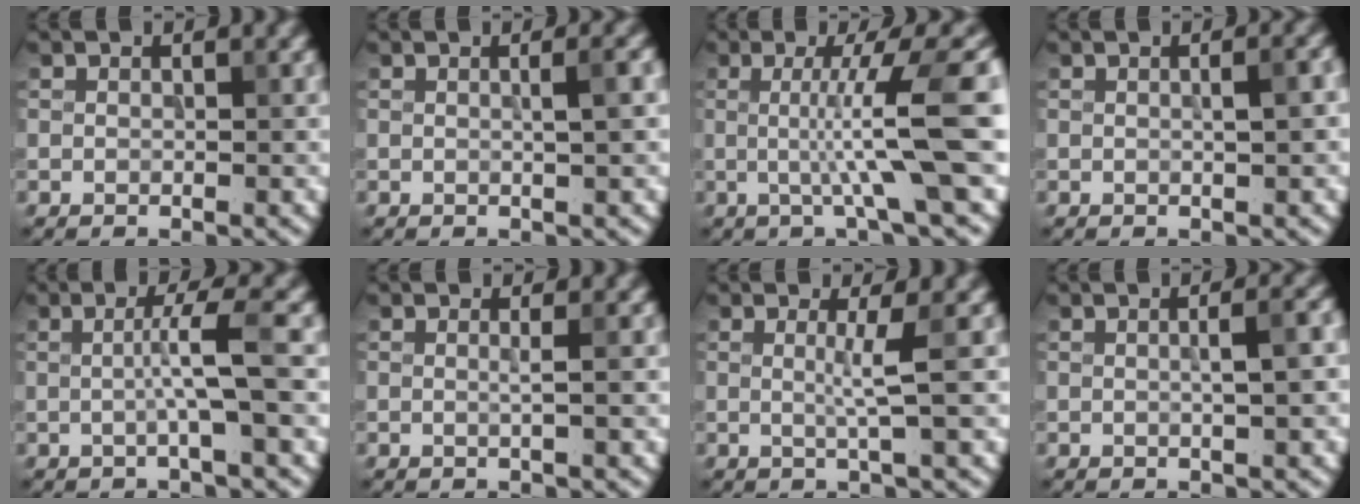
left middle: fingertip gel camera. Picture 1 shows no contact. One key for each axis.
{"total": 2.2, "fx": 0.3, "fy": 0.6, "fz": 2.1, "tx": -0.023, "ty": 0.010, "tz": -0.001}
{"total": 7.7, "fx": 0.0, "fy": 1.0, "fz": 7.6, "tx": -0.120, "ty": 0.002, "tz": 0.002}
{"total": 2.2, "fx": 0.2, "fy": 0.6, "fz": 2.1, "tx": -0.023, "ty": 0.009, "tz": 0.003}
{"total": 3.5, "fx": 0.0, "fy": 0.3, "fz": 3.4, "tx": -0.061, "ty": 0.000, "tz": -0.007}
{"total": 1.0, "fx": 0.0, "fy": 0.3, "fz": 1.0, "tx": -0.010, "ty": 0.000, "tz": -0.006}
{"total": 2.3, "fx": 0.2, "fy": 0.3, "fz": 2.3, "tx": -0.044, "ty": -0.002, "tz": -0.003}
{"total": 2.9, "fx": 0.2, "fy": 0.9, "fz": 2.7, "tx": -0.026, "ty": 0.011, "tz": -0.001}